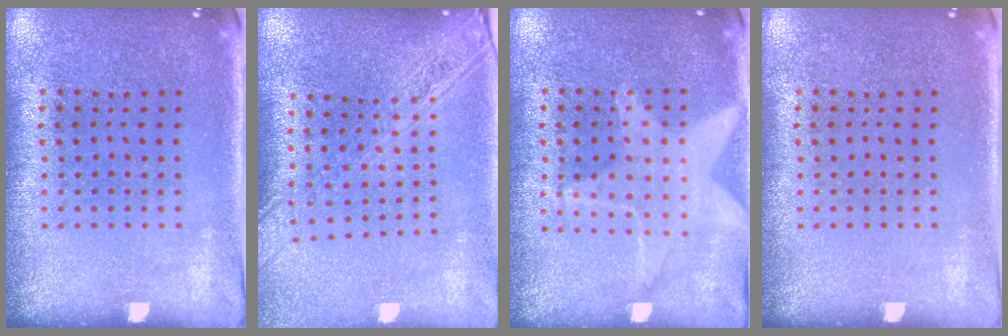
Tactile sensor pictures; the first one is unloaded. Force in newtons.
{"total": 2.3, "press": 1.9, "slide": 1.3}
{"total": 1.1, "press": 1.1, "slide": 0.1}
{"total": 0.0}